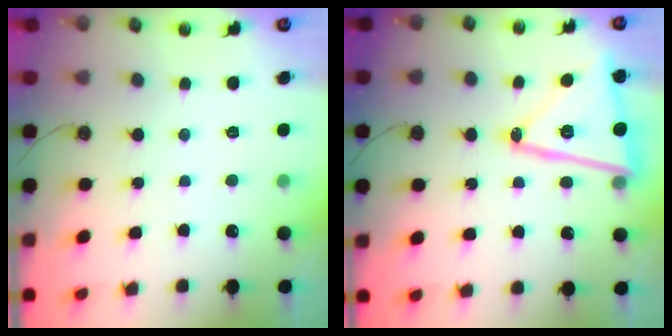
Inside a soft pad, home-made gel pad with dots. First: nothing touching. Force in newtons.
{"total": 18.7, "press": 18.6, "slide": 1.3}